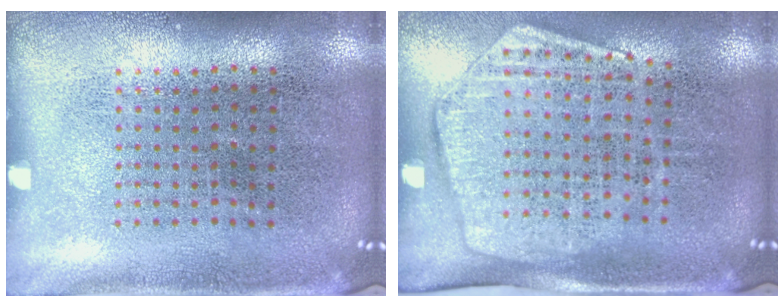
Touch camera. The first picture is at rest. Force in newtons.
{"total": 1.8, "press": 1.5, "slide": 1.0}